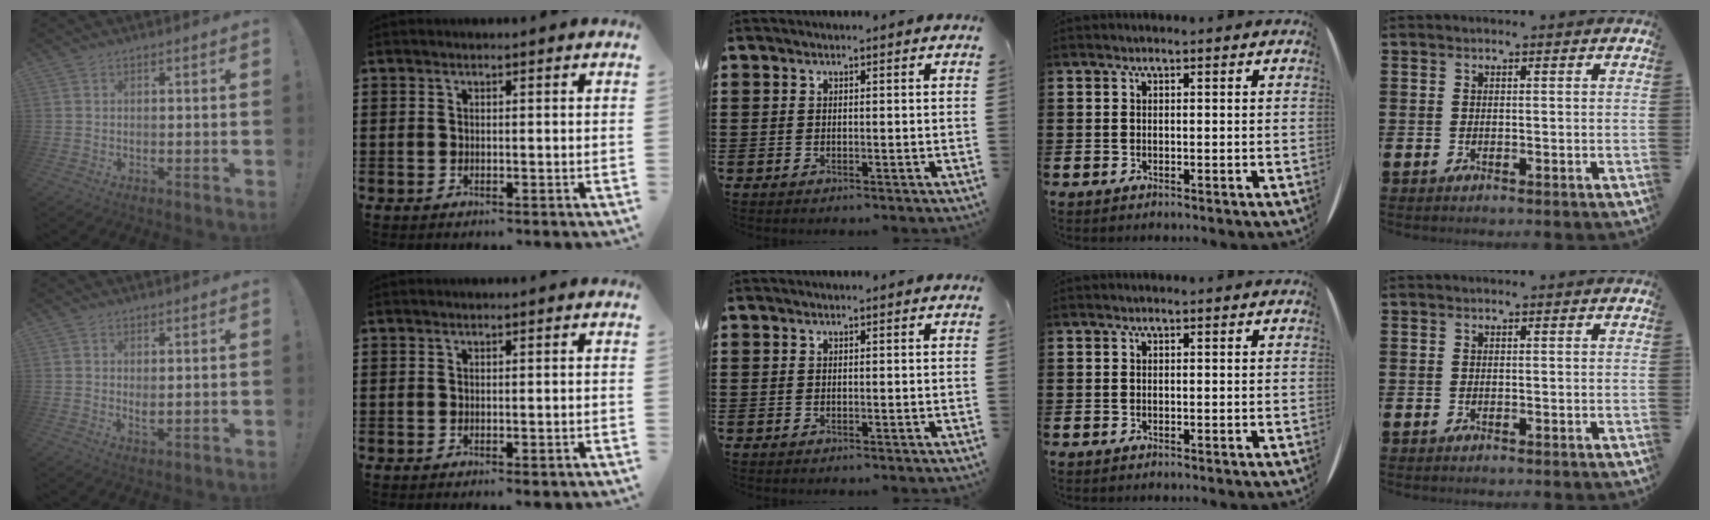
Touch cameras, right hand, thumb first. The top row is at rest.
{"thumb": {"total": 2.0, "force": [1.2, 0.8, 1.4], "torque": [-0.015, -0.009, 0.020]}, "index": {"total": 0.7, "force": [-0.6, 0.1, 0.3], "torque": [-0.008, -0.003, -0.010]}}